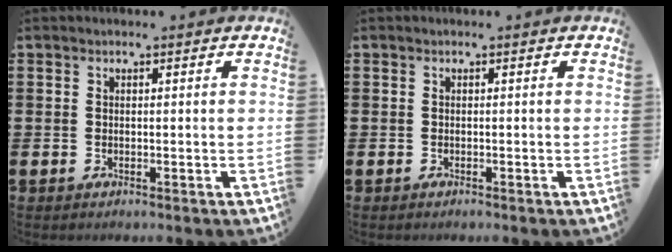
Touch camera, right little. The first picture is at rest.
{"total": 0.0}